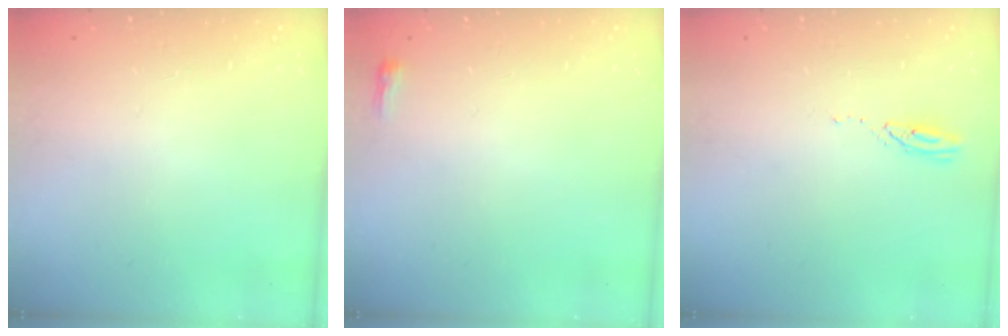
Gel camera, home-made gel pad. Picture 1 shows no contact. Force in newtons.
{"total": 2.3, "press": 2.2, "slide": 0.7}
{"total": 3.0, "press": 3.0, "slide": 0.1}